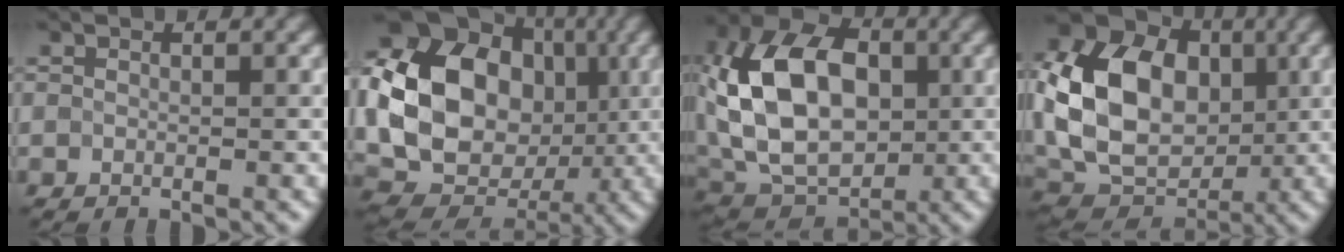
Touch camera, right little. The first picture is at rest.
{"total": 15.0, "force": [0.5, 11.4, 9.6], "torque": [-0.186, 0.005, 0.003]}
{"total": 13.2, "force": [1.2, 8.9, 9.6], "torque": [-0.199, 0.024, 0.012]}
{"total": 13.1, "force": [1.1, 9.6, 8.9], "torque": [-0.175, 0.015, 0.012]}